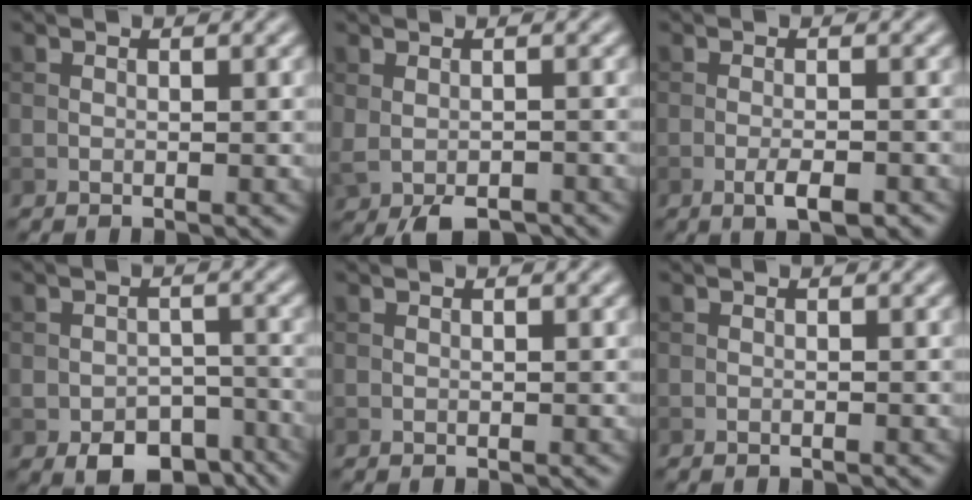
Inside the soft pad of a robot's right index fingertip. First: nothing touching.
{"total": 3.5, "force": [-2.2, 1.4, 2.4], "torque": [-0.040, -0.014, -0.031]}
{"total": 2.8, "force": [-1.5, 0.7, 2.3], "torque": [-0.044, -0.002, -0.025]}
{"total": 6.3, "force": [-4.1, 3.6, 3.2], "torque": [-0.044, -0.015, -0.059]}
{"total": 0.0}
{"total": 0.0}